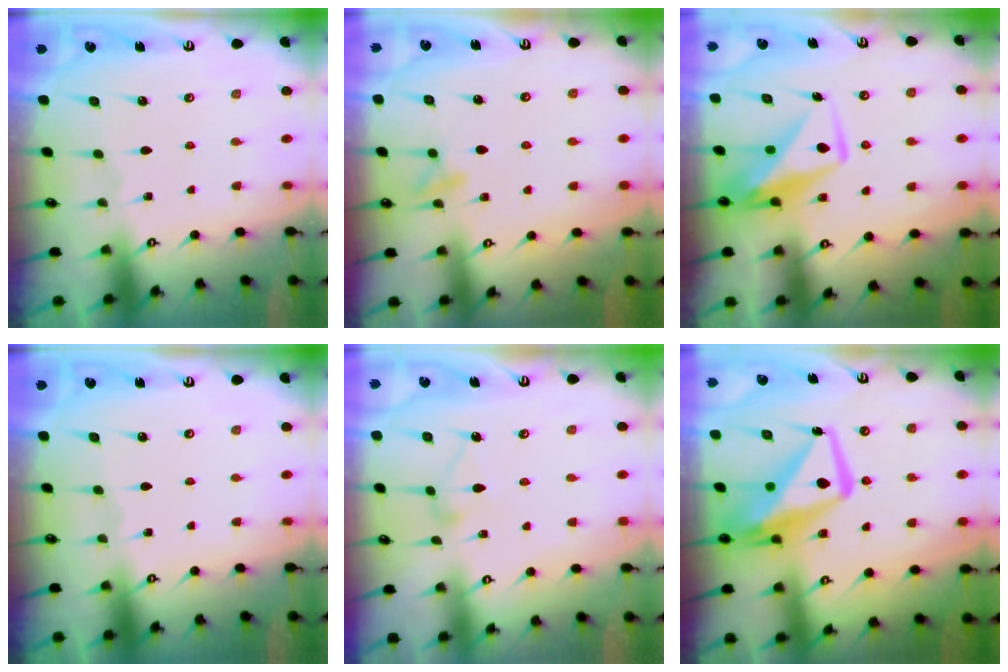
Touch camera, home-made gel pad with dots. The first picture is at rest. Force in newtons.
{"total": 8.6, "press": 8.5, "slide": 1.0}
{"total": 11.0, "press": 10.9, "slide": 0.9}
{"total": 0.0}
{"total": 9.2, "press": 9.1, "slide": 0.6}
{"total": 12.0, "press": 11.9, "slide": 1.2}